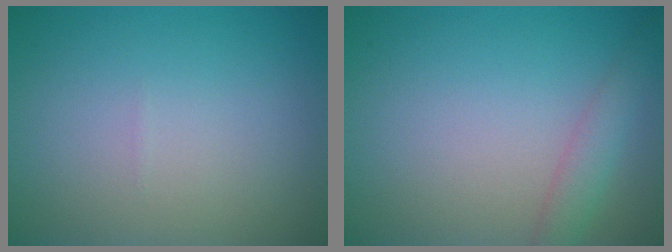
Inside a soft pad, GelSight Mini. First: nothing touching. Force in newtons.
{"total": 2.0, "press": 2.0, "slide": 0.0}